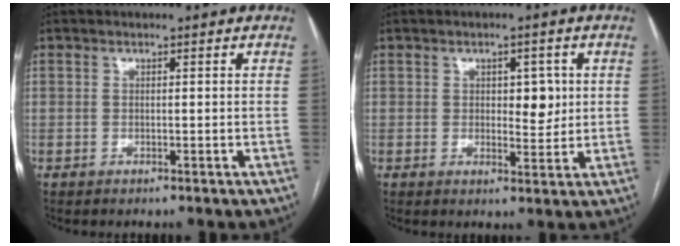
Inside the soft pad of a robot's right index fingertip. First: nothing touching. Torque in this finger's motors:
{"motor_torque": [0.02, 0.31, 0.18, 0.00]}